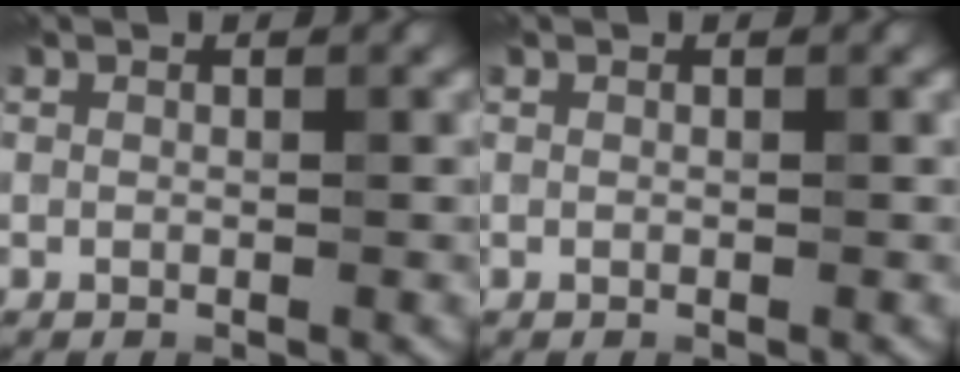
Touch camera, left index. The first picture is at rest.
{"total": 0.0}